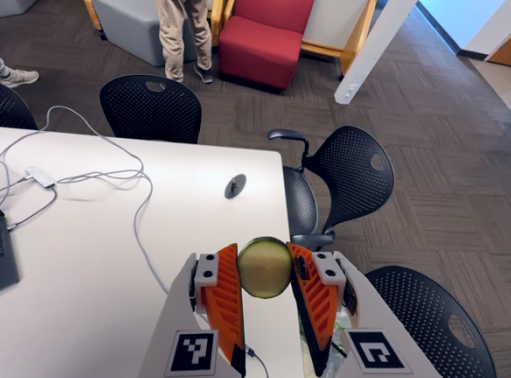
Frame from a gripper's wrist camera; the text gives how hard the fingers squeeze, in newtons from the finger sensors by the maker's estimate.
{"total": 12.2, "left": 12.6, "right": 11.9}